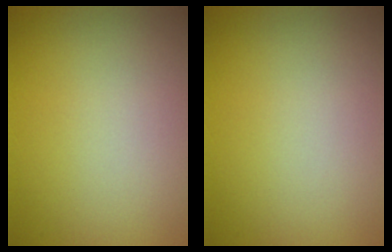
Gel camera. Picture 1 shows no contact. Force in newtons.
{"total": 0.0}